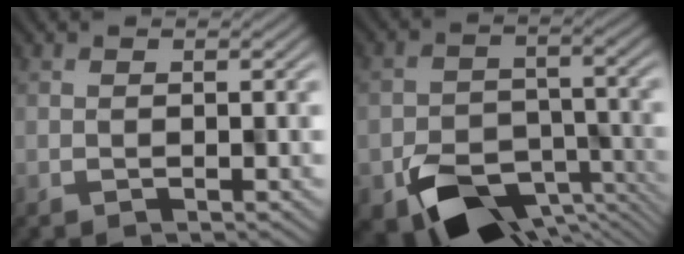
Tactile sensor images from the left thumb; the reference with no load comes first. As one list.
[{"total": 11.2, "force": [-6.6, 6.6, 6.2], "torque": [-0.113, -0.030, -0.101]}]